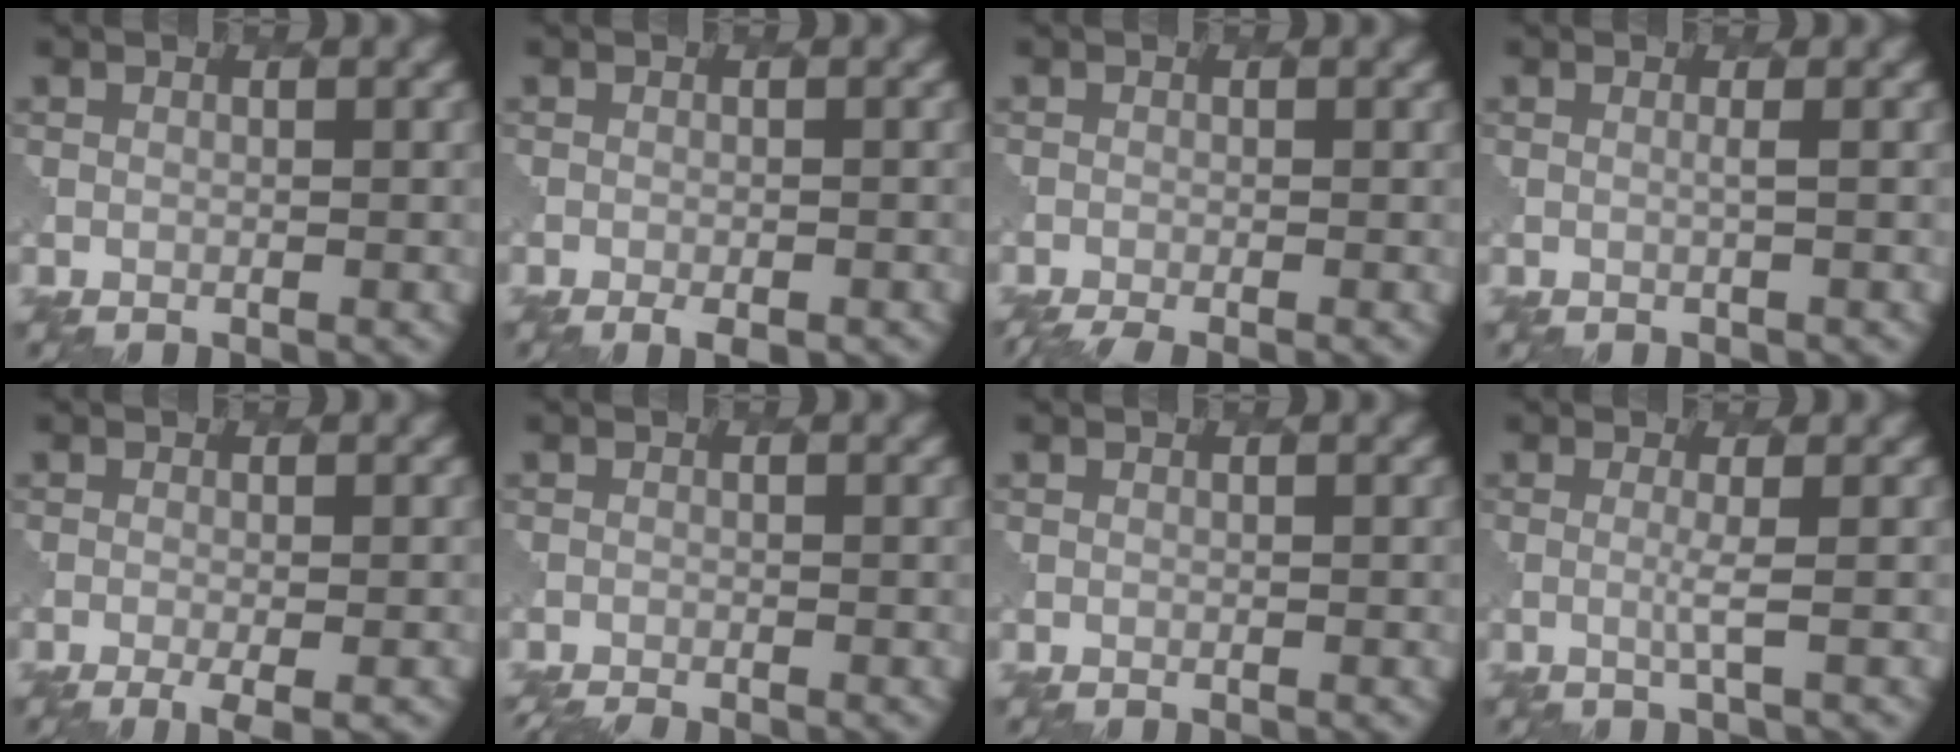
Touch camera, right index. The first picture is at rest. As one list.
[{"total": 1.7, "force": [-1.1, 0.4, 1.2], "torque": [-0.018, -0.002, -0.016]}, {"total": 2.7, "force": [-2.3, 0.4, 1.4], "torque": [-0.023, -0.009, -0.039]}, {"total": 0.8, "force": [0.2, 0.2, 0.7], "torque": [-0.007, 0.000, -0.002]}, {"total": 2.7, "force": [-1.3, 0.6, 2.2], "torque": [-0.033, -0.002, -0.022]}, {"total": 2.1, "force": [-2.0, 0.2, 0.5], "torque": [-0.012, -0.009, -0.032]}, {"total": 0.0}, {"total": 1.3, "force": [0.2, 0.0, 1.3], "torque": [-0.027, -0.004, -0.004]}]